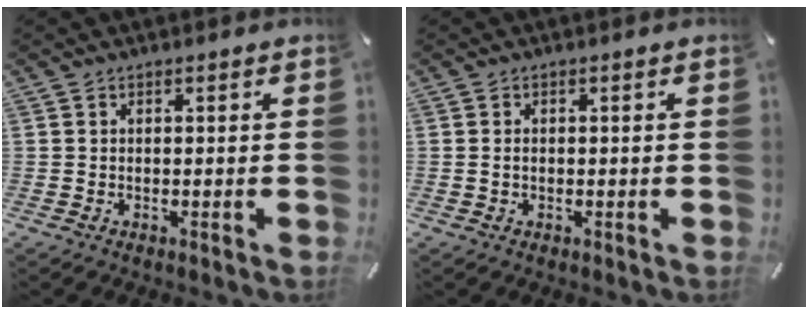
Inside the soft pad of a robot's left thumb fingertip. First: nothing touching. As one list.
[{"total": 1.1, "force": [-0.1, 0.7, 0.8], "torque": [-0.017, 0.002, -0.003]}]